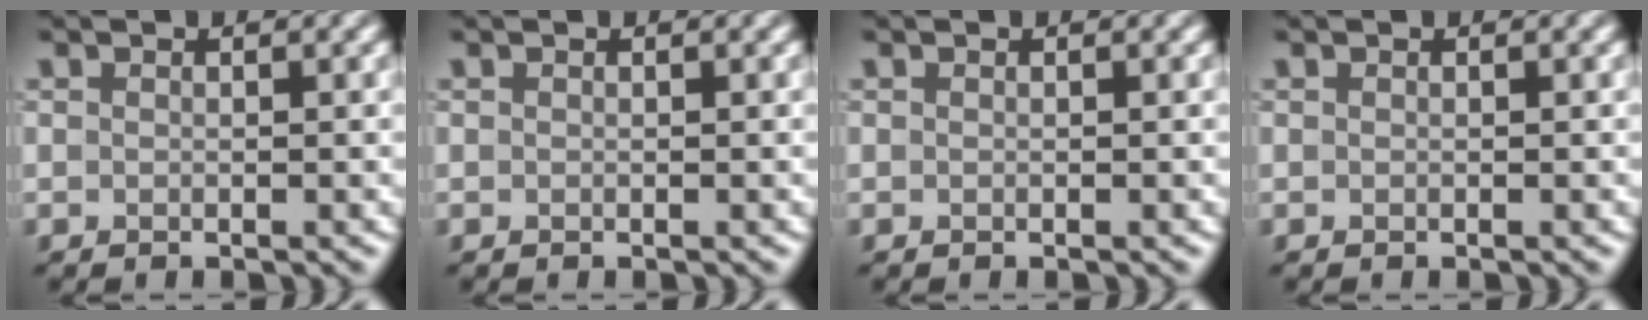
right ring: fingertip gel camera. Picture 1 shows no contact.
{"total": 0.0}
{"total": 0.0}
{"total": 0.0}